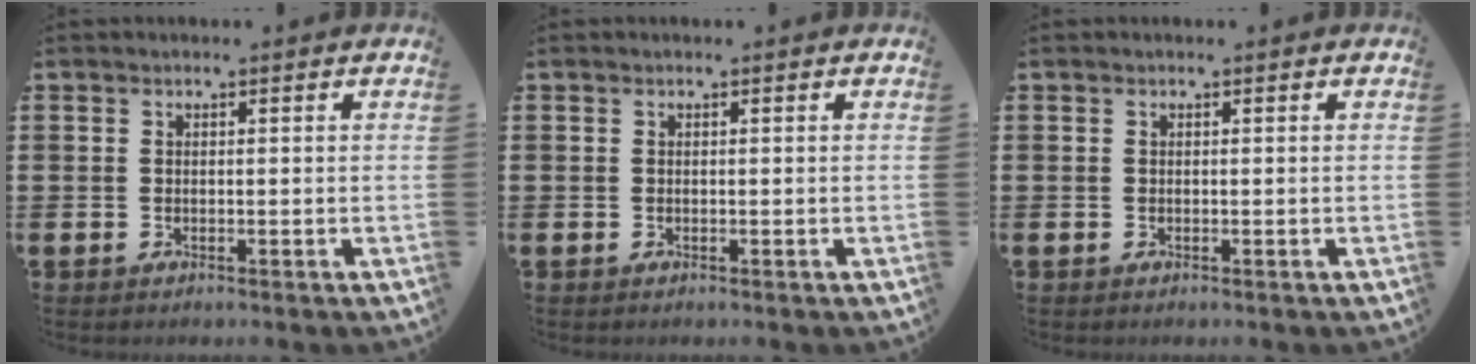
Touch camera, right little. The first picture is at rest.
{"total": 0.0}
{"total": 0.0}